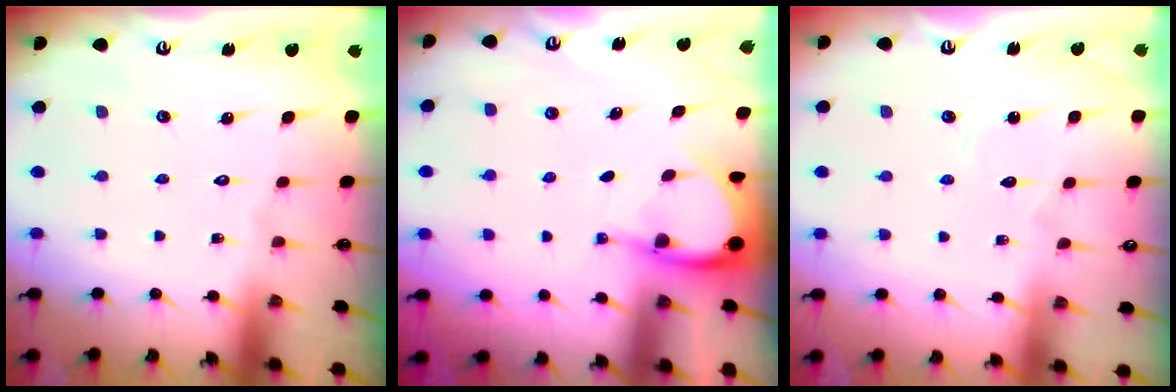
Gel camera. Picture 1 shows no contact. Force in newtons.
{"total": 4.0, "press": 4.0, "slide": 0.2}
{"total": 3.9, "press": 3.8, "slide": 0.4}